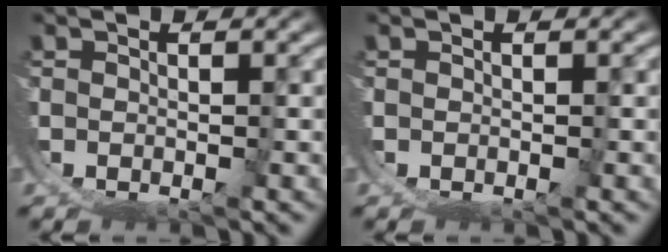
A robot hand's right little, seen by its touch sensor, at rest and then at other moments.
{"total": 0.0}